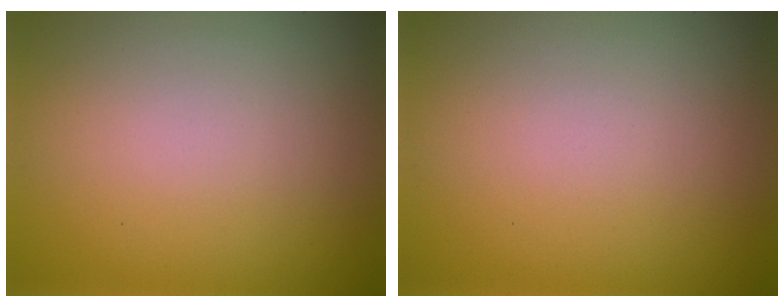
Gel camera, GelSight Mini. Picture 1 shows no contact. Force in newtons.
{"total": 0.0}